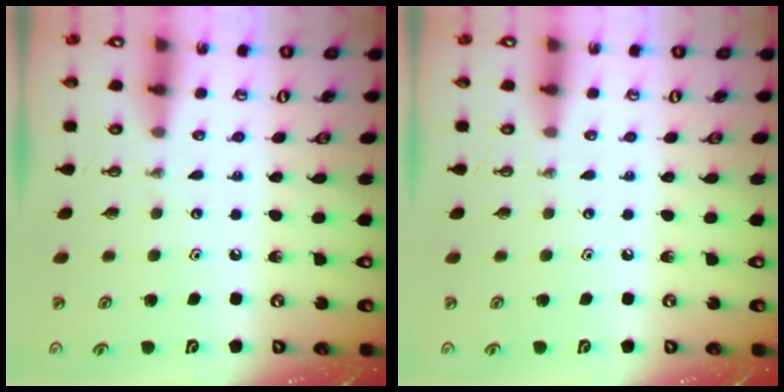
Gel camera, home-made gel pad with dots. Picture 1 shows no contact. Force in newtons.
{"total": 1.0, "press": 0.0, "slide": 1.0}